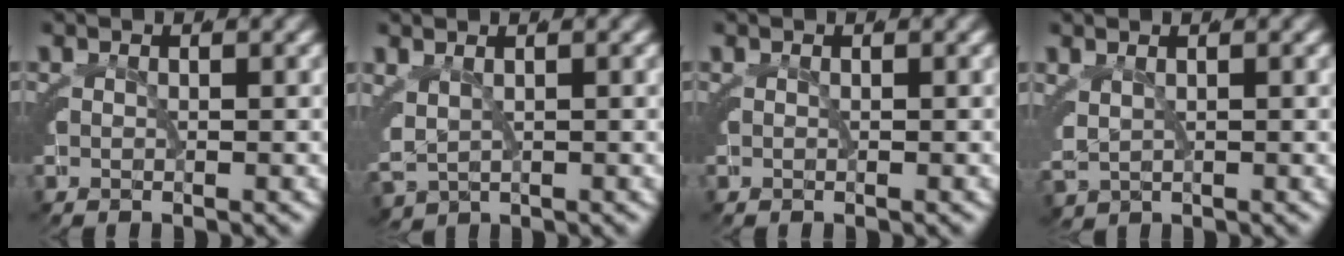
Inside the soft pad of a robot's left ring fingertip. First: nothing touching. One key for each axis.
{"total": 2.4, "fx": 0.7, "fy": 1.7, "fz": 1.4, "tx": -0.051, "ty": -0.020, "tz": 0.031}
{"total": 0.0}
{"total": 1.6, "fx": 0.9, "fy": 0.9, "fz": 1.0, "tx": -0.035, "ty": -0.014, "tz": 0.031}